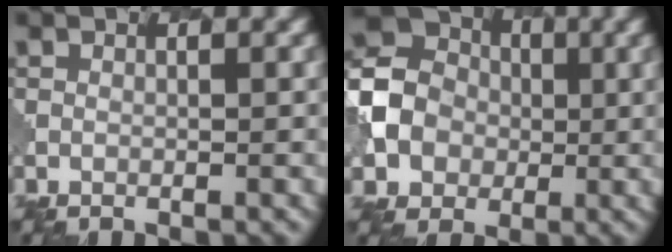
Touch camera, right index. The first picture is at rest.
{"total": 8.4, "force": [-0.3, 7.5, 3.7], "torque": [-0.089, 0.004, -0.028]}